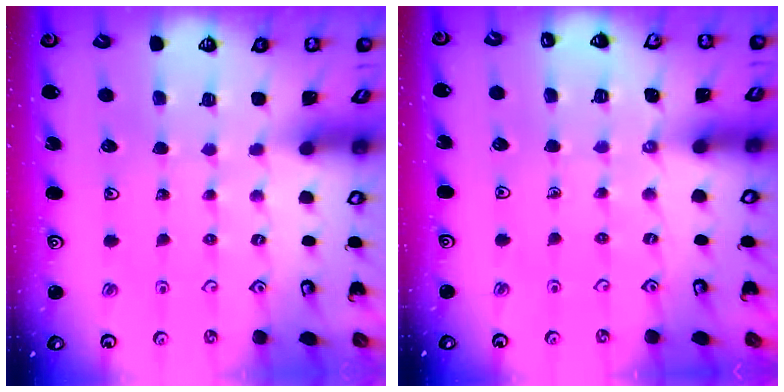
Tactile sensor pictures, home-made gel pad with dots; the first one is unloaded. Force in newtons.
{"total": 5.1, "press": 4.8, "slide": 1.6}